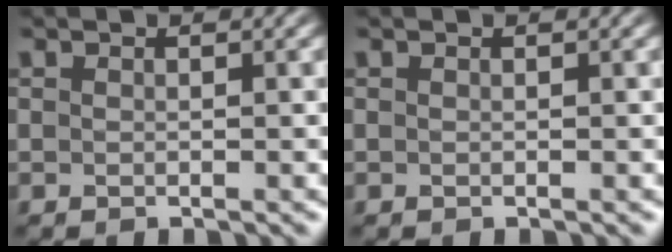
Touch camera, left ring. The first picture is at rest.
{"total": 0.0}